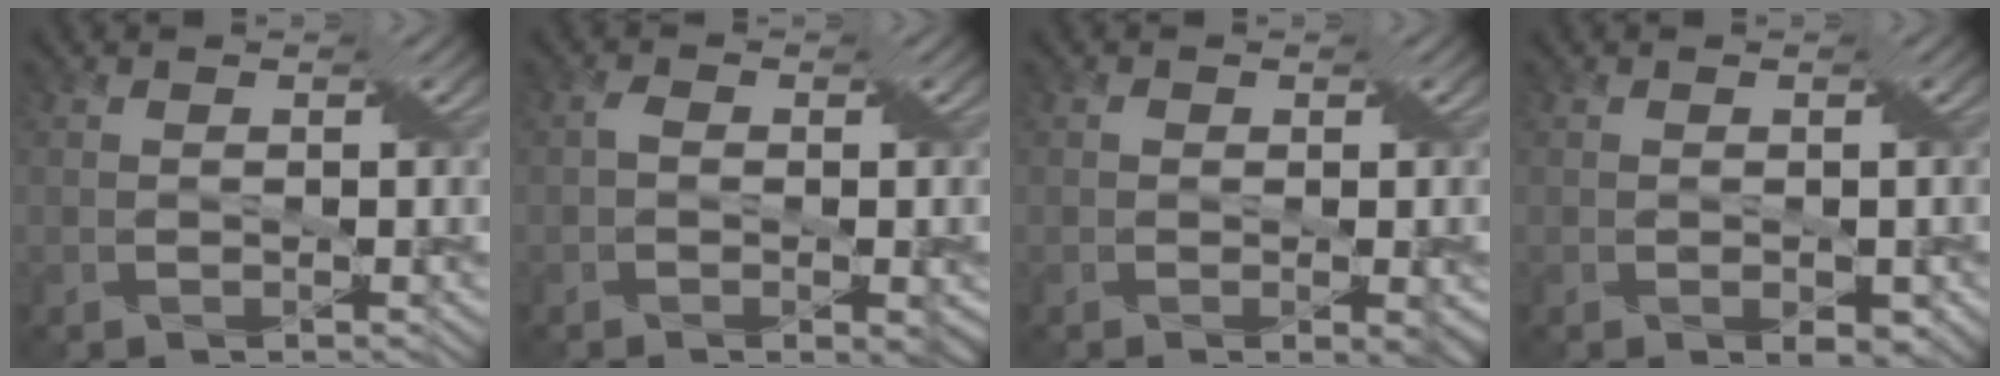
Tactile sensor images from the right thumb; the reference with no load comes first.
{"total": 4.2, "force": [-1.1, 2.1, 3.4], "torque": [-0.051, -0.004, -0.020]}
{"total": 4.3, "force": [-1.2, 2.1, 3.5], "torque": [-0.042, -0.011, -0.013]}
{"total": 2.5, "force": [-0.5, 1.7, 1.8], "torque": [-0.017, -0.006, -0.002]}